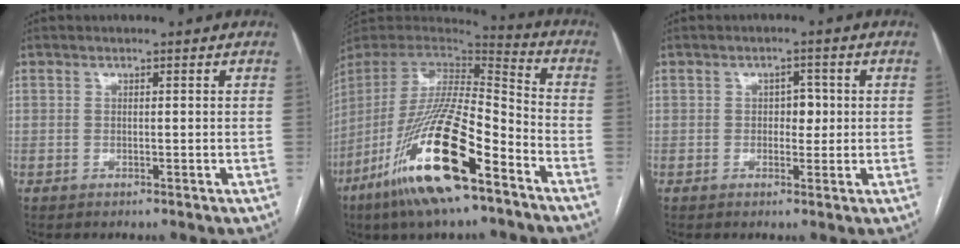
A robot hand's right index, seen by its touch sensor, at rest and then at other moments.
{"total": 23.0, "force": [-13.2, 4.4, 18.3], "torque": [-0.364, -0.048, -0.245]}
{"total": 2.7, "force": [0.1, 1.7, 2.1], "torque": [-0.021, 0.007, 0.002]}